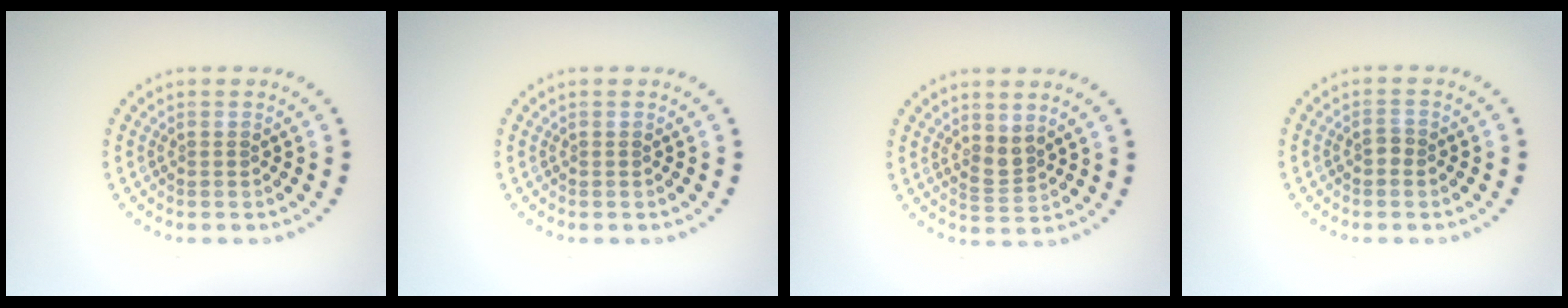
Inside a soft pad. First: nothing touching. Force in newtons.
{"total": 0.0}
{"total": 1.8, "press": 1.5, "slide": 1.1}
{"total": 0.8, "press": 0.7, "slide": 0.2}